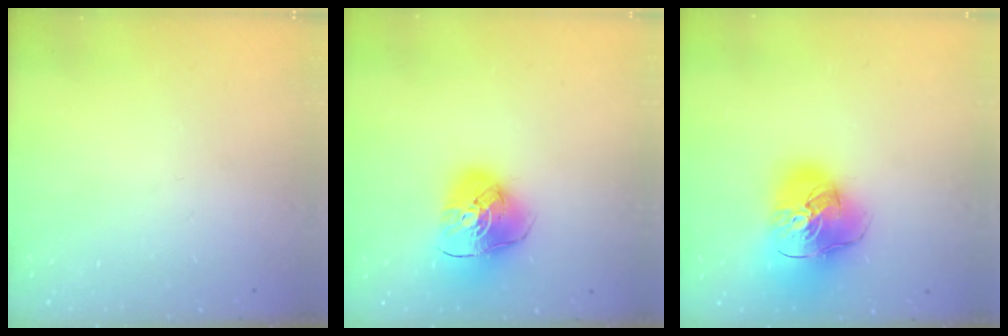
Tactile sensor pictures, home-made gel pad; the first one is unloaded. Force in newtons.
{"total": 12.7, "press": 12.6, "slide": 1.7}
{"total": 19.7, "press": 19.5, "slide": 2.7}